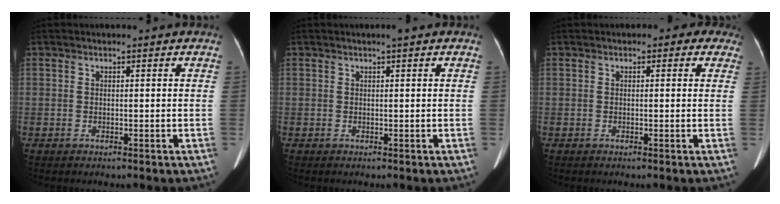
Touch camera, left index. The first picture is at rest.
{"total": 0.9, "force": [0.5, 0.0, 0.7], "torque": [-0.013, 0.005, 0.005]}
{"total": 2.5, "force": [1.3, 1.8, 1.3], "torque": [-0.001, 0.011, 0.003]}